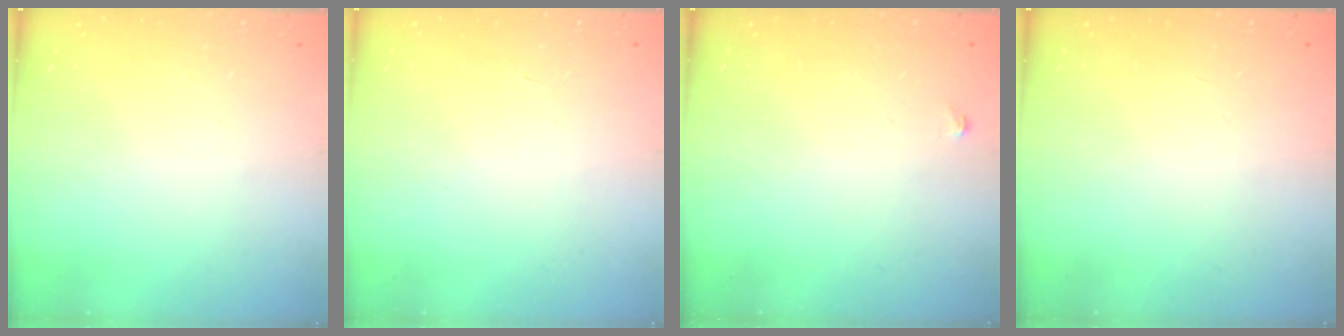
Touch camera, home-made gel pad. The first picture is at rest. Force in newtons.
{"total": 1.6, "press": 1.6, "slide": 0.1}
{"total": 3.0, "press": 3.0, "slide": 0.5}
{"total": 1.6, "press": 1.6, "slide": 0.1}